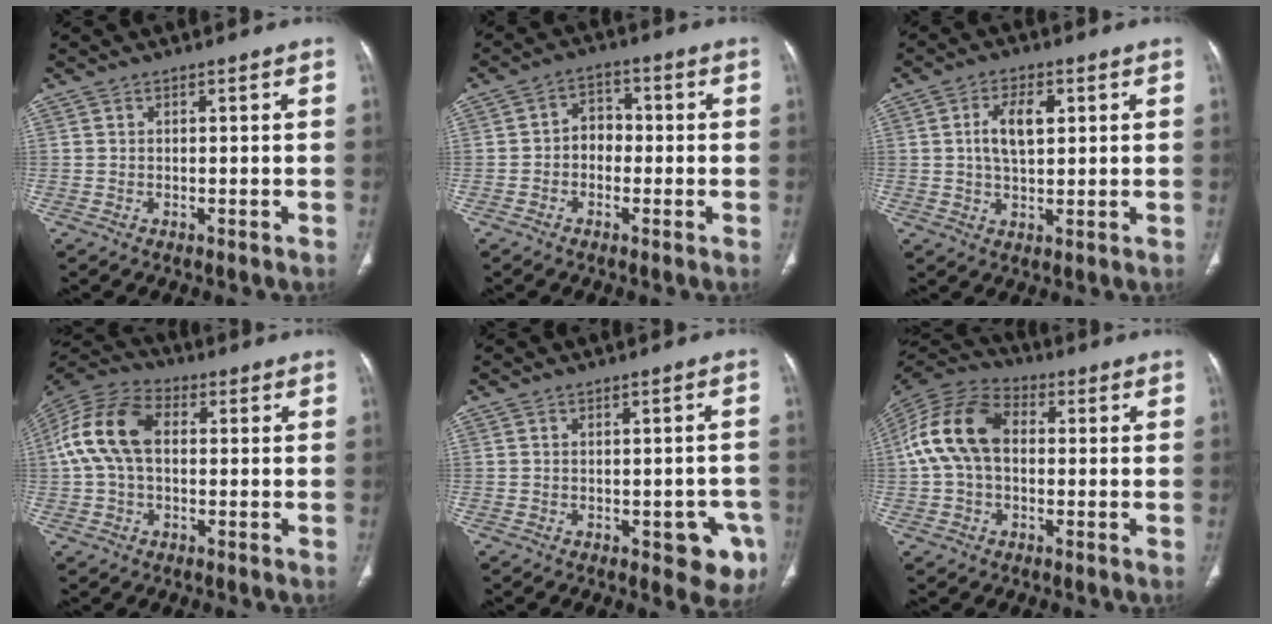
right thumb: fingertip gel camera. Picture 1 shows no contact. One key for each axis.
{"total": 4.7, "fx": -0.9, "fy": 3.8, "fz": 2.6, "tx": -0.013, "ty": 0.022, "tz": -0.027}
{"total": 6.6, "fx": 1.5, "fy": 3.6, "fz": 5.3, "tx": -0.092, "ty": 0.001, "tz": 0.027}
{"total": 13.1, "fx": 1.2, "fy": 8.5, "fz": 9.9, "tx": -0.204, "ty": 0.035, "tz": 0.014}
{"total": 7.1, "fx": -2.8, "fy": 3.4, "fz": 5.5, "tx": -0.040, "ty": 0.009, "tz": -0.026}
{"total": 13.9, "fx": 0.9, "fy": 9.4, "fz": 10.2, "tx": -0.199, "ty": 0.036, "tz": 0.005}